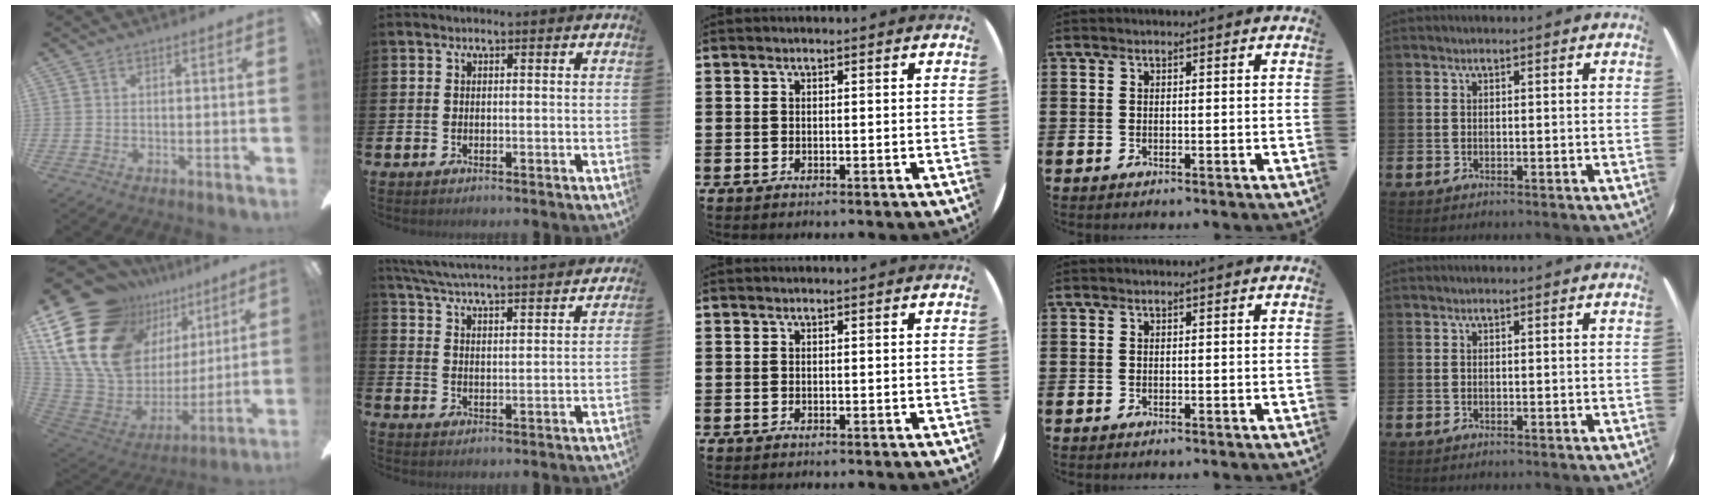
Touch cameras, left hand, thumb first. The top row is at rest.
{"thumb": {"total": 22.6, "force": [12.9, 14.4, 11.7], "torque": [-0.241, -0.097, 0.261]}, "index": {"total": 5.7, "force": [5.6, 0.1, 1.3], "torque": [-0.048, -0.049, 0.094]}}